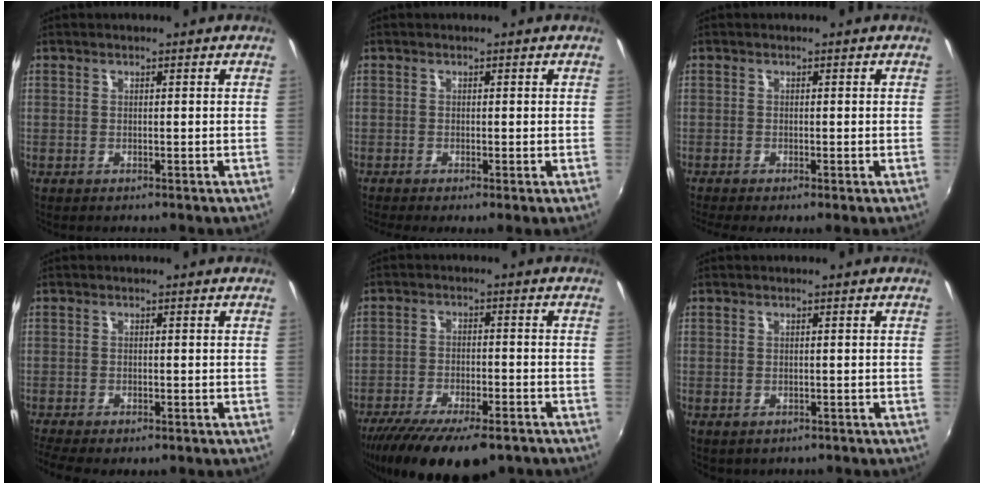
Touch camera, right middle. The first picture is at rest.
{"total": 1.4, "force": [-0.5, -0.6, 1.1], "torque": [-0.019, -0.008, -0.010]}
{"total": 2.2, "force": [-1.2, -0.5, 1.8], "torque": [-0.031, -0.012, -0.021]}
{"total": 6.2, "force": [-4.6, 1.8, 3.8], "torque": [-0.094, -0.034, -0.077]}
{"total": 17.9, "force": [-13.5, 5.2, 10.6], "torque": [-0.208, -0.053, -0.208]}
{"total": 1.2, "force": [-0.6, 0.8, 0.6], "torque": [-0.013, -0.007, -0.007]}